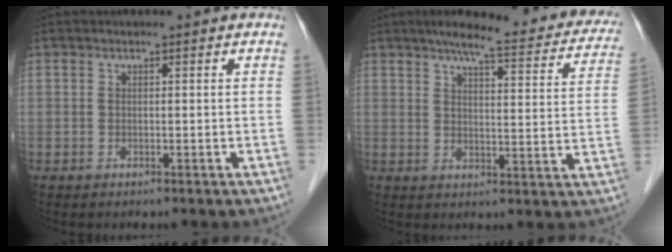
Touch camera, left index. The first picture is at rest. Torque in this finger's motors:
{"motor_torque": [-0.75, -0.97, 0.27, 0.05]}